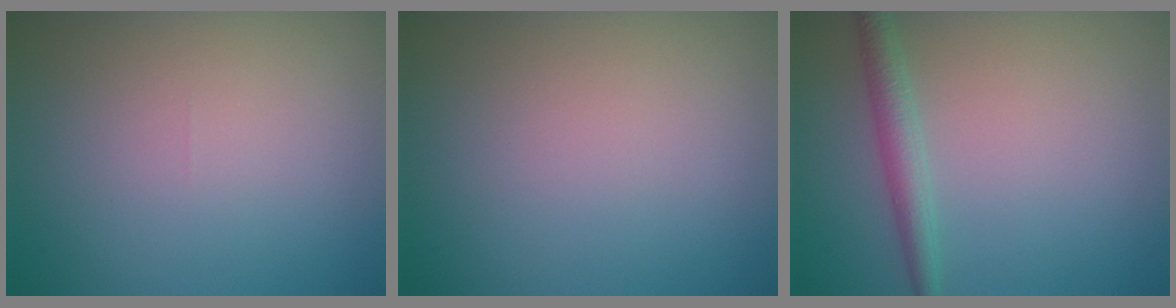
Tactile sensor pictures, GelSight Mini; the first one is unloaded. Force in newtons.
{"total": 0.0}
{"total": 2.4, "press": 2.4, "slide": 0.1}